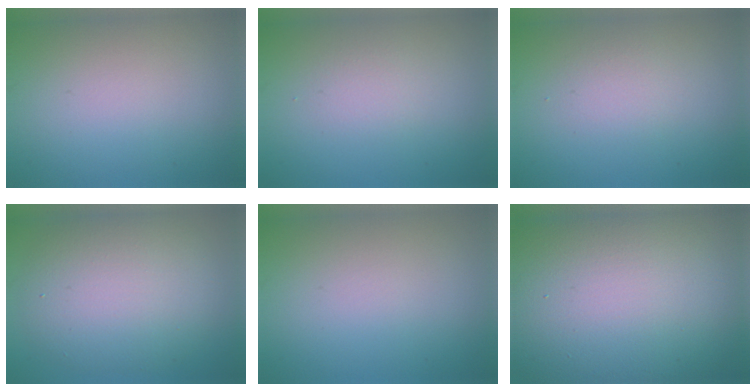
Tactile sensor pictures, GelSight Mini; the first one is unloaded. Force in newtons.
{"total": 1.3, "press": 1.3, "slide": 0.1}
{"total": 1.6, "press": 1.6, "slide": 0.1}
{"total": 7.8, "press": 7.8, "slide": 0.6}
{"total": 0.0}
{"total": 20.4, "press": 20.3, "slide": 1.5}